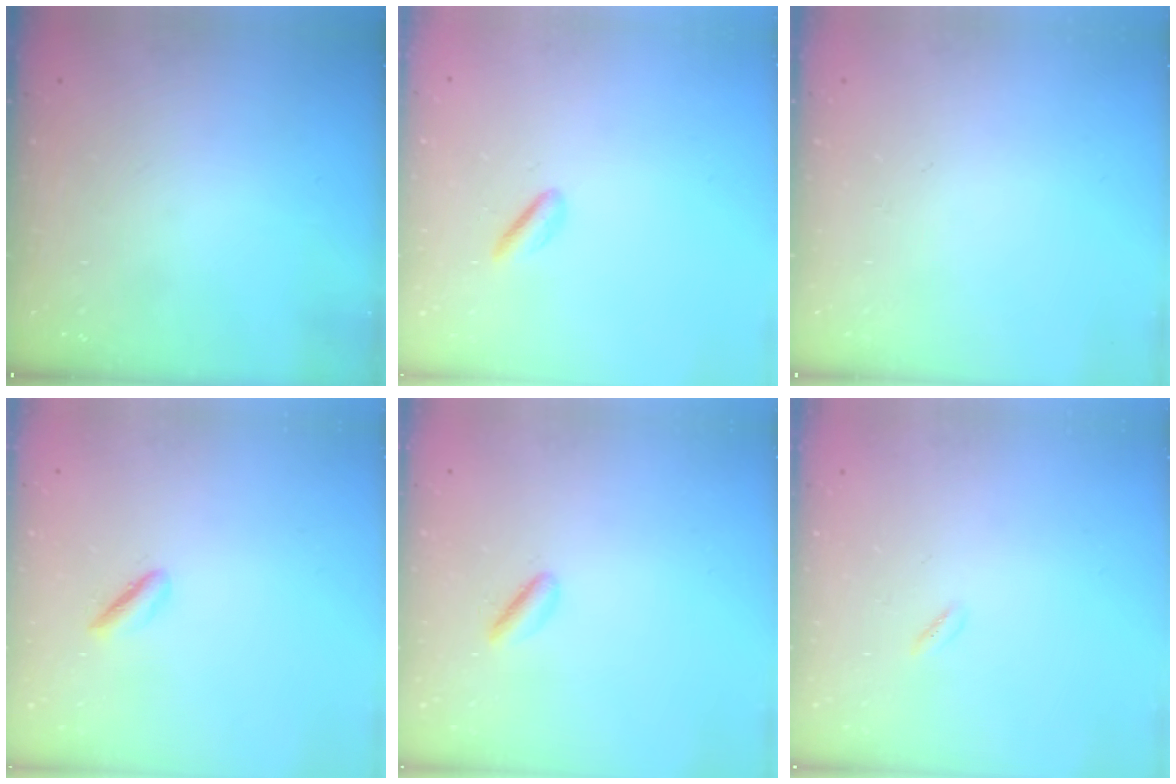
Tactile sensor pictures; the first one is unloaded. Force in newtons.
{"total": 1.8, "press": 1.5, "slide": 0.9}
{"total": 0.0}
{"total": 1.8, "press": 1.8, "slide": 0.4}
{"total": 2.7, "press": 2.5, "slide": 1.0}
{"total": 0.9, "press": 0.8, "slide": 0.5}